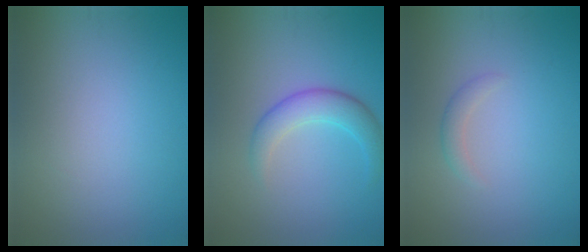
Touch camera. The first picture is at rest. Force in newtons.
{"total": 3.3, "press": 3.3, "slide": 0.1}
{"total": 1.1, "press": 1.1, "slide": 0.1}